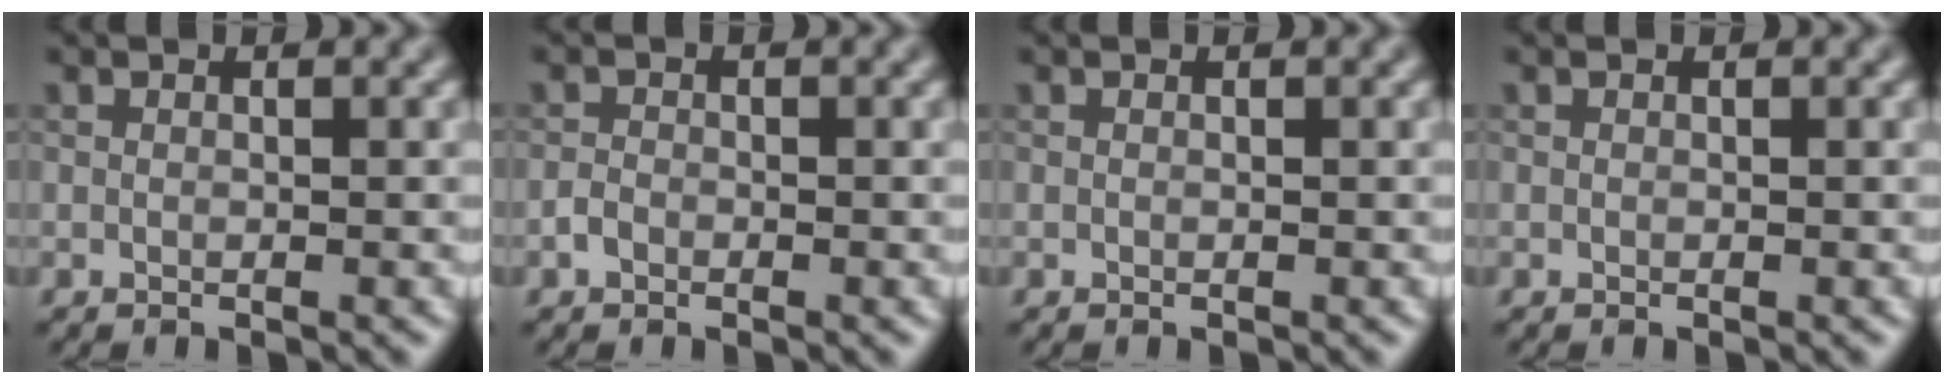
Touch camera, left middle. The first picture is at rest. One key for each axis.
{"total": 0.9, "fx": -0.5, "fy": 0.7, "fz": 0.4, "tx": -0.006, "ty": -0.001, "tz": -0.013}
{"total": 0.0}
{"total": 0.0}